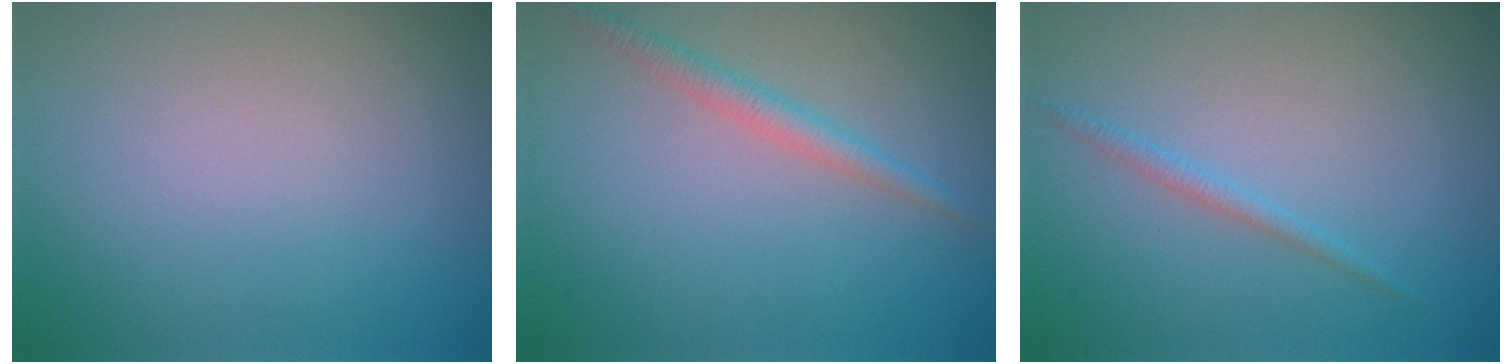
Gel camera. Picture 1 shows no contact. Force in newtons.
{"total": 2.0, "press": 2.0, "slide": 0.1}
{"total": 1.1, "press": 1.1, "slide": 0.1}